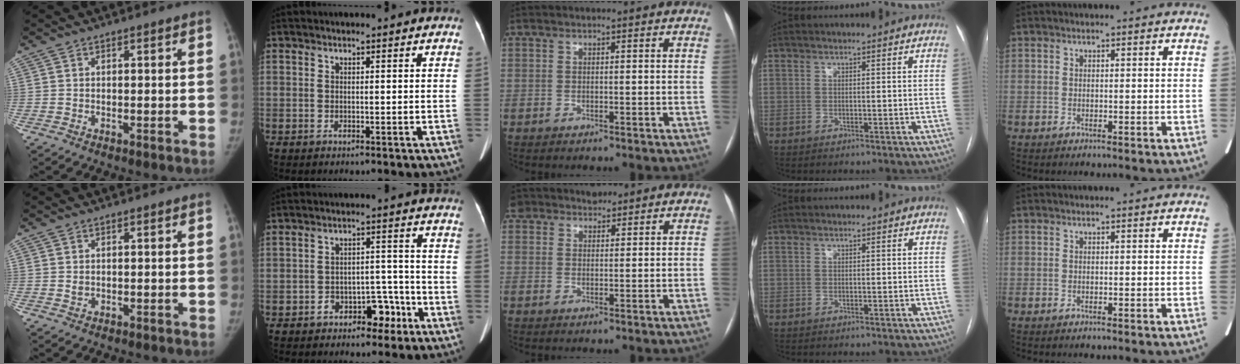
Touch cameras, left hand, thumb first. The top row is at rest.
{"thumb": {"total": 1.0, "force": [0.1, 0.8, 0.5], "torque": [-0.007, -0.001, 0.004]}, "index": {"total": 5.4, "force": [-3.4, 3.1, 2.8], "torque": [-0.033, 0.028, -0.045]}, "middle": {"total": 3.5, "force": [2.9, 2.0, -0.1], "torque": [0.005, 0.016, 0.049]}}